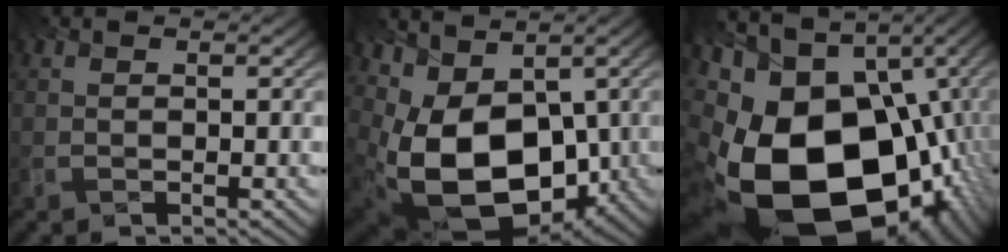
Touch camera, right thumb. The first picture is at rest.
{"total": 13.9, "force": [-3.3, 8.8, 10.2], "torque": [-0.246, -0.043, -0.026]}
{"total": 23.1, "force": [-7.9, 15.8, 14.9], "torque": [-0.313, -0.076, -0.111]}